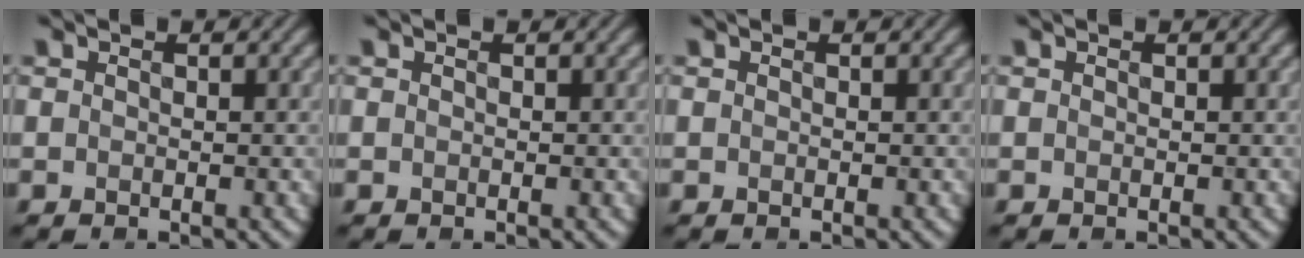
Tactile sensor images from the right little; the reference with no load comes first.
{"total": 0.0}
{"total": 0.0}
{"total": 0.0}